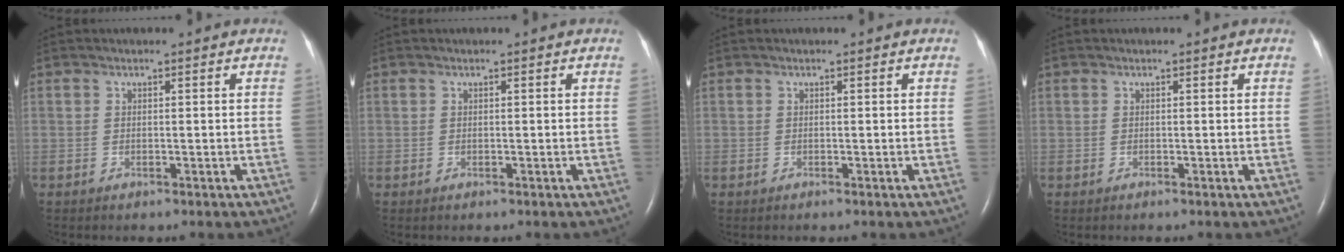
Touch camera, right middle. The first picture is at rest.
{"total": 0.0}
{"total": 0.0}
{"total": 0.0}